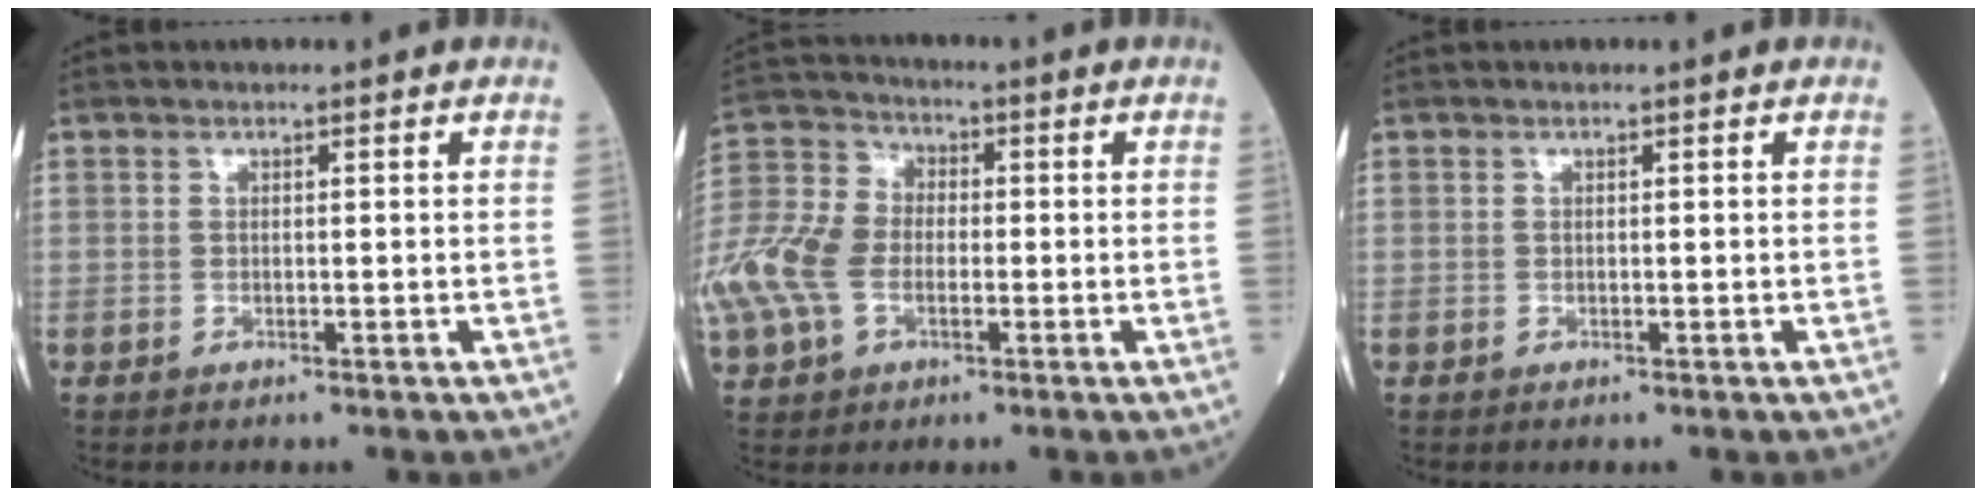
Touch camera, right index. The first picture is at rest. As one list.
[{"total": 14.6, "force": [-3.0, 9.9, 10.3], "torque": [-0.266, 0.014, -0.061]}, {"total": 0.0}]